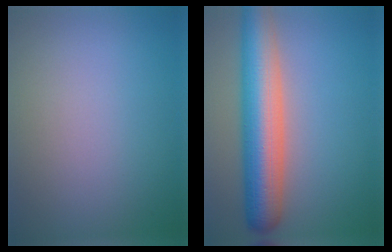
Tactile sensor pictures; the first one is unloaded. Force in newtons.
{"total": 8.8, "press": 8.8, "slide": 0.5}